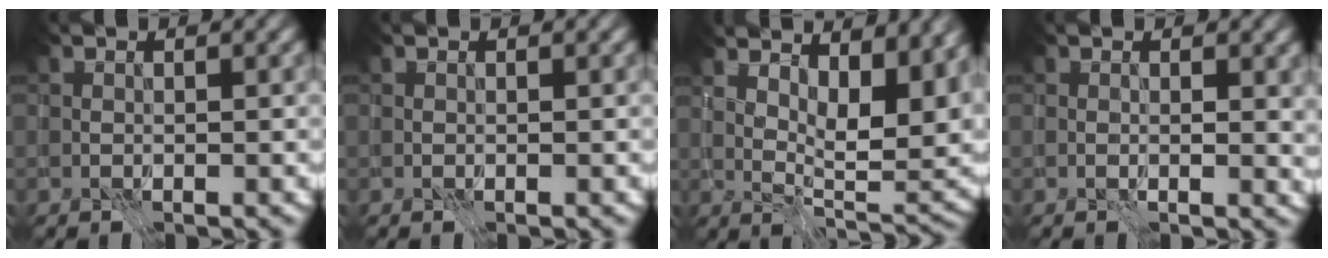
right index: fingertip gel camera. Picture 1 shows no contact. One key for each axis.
{"total": 0.0}
{"total": 12.2, "fx": 5.7, "fy": 5.2, "fz": 9.4, "tx": -0.121, "ty": 0.019, "tz": 0.089}
{"total": 1.7, "fx": 0.3, "fy": 0.6, "fz": 1.5, "tx": -0.019, "ty": -0.003, "tz": 0.011}